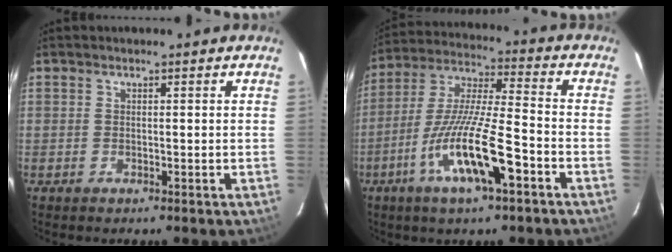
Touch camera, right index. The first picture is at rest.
{"total": 15.0, "force": [-6.9, 2.1, 13.2], "torque": [-0.264, -0.013, -0.133]}